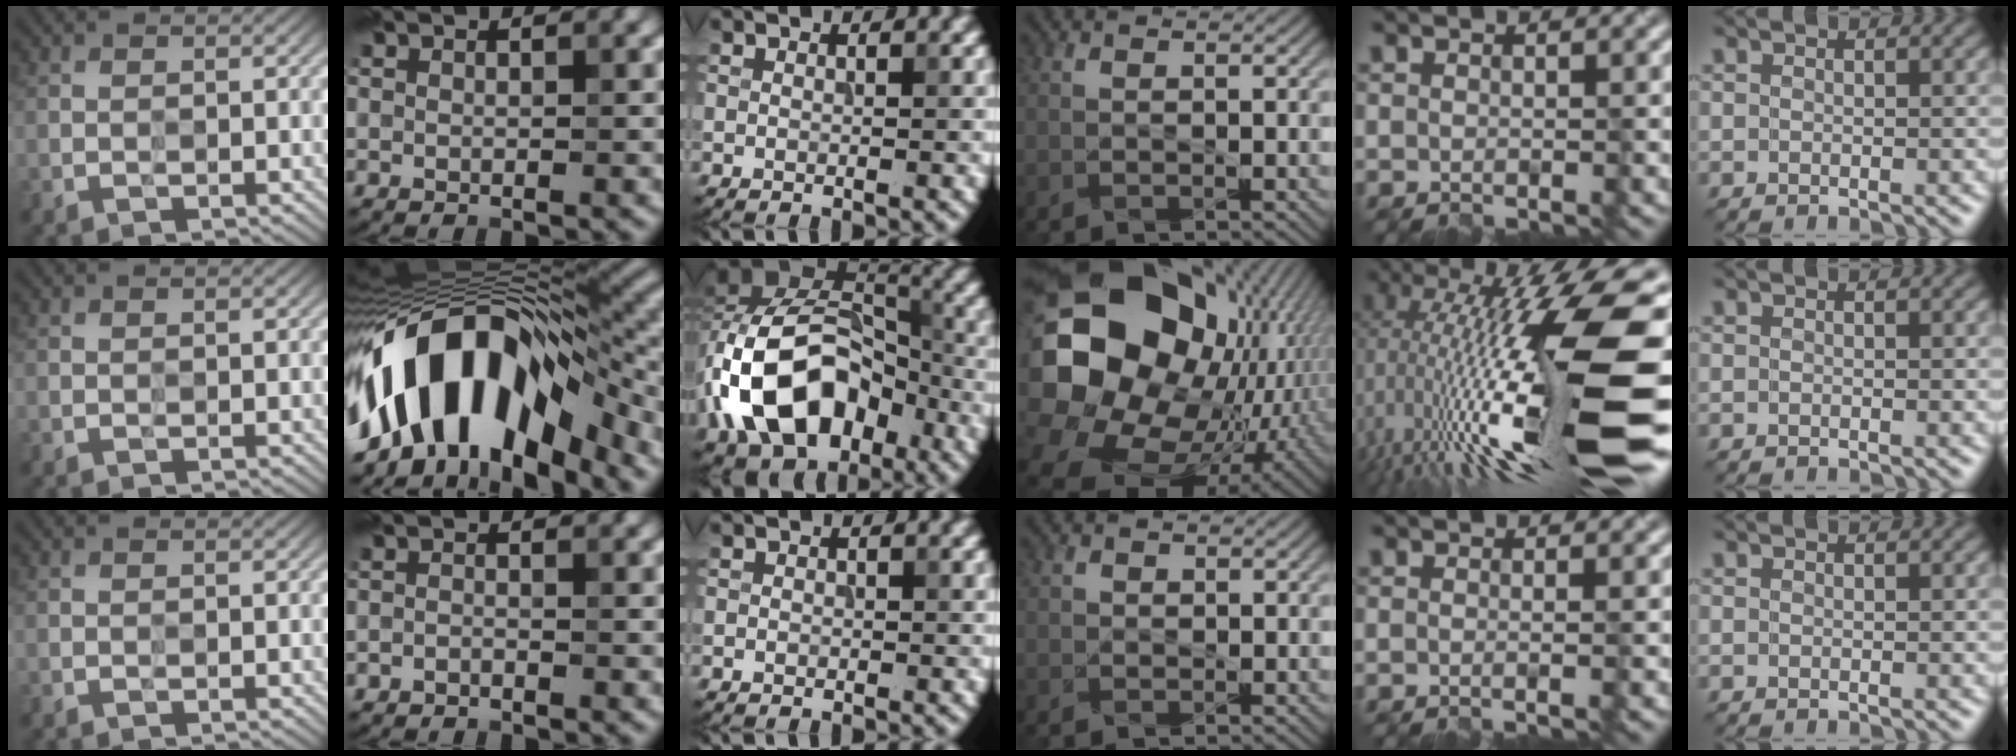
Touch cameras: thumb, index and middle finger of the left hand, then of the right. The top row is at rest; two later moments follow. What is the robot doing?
{"motion": "wipe", "object": "plastic plate"}